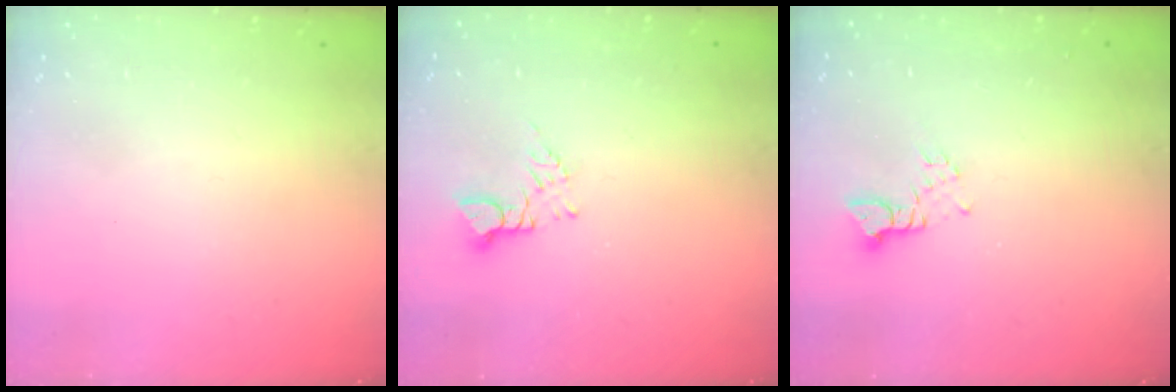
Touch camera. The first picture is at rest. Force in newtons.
{"total": 3.0, "press": 3.0, "slide": 0.4}
{"total": 2.5, "press": 2.5, "slide": 0.1}